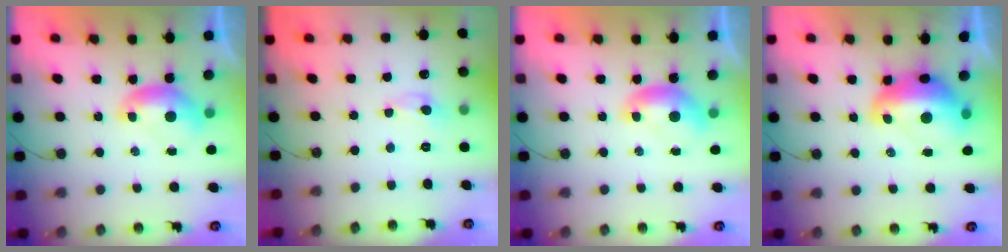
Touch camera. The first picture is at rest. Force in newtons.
{"total": 0.0}
{"total": 0.0}
{"total": 5.3, "press": 5.1, "slide": 1.4}